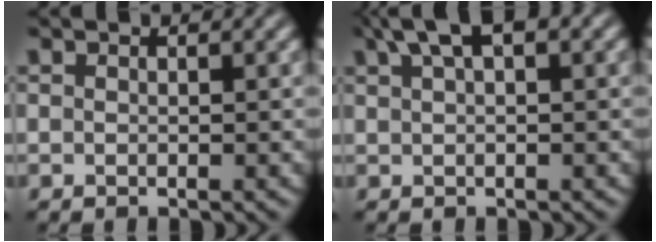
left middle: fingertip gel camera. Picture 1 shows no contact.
{"total": 4.2, "force": [2.4, 1.4, 3.2], "torque": [-0.055, 0.016, 0.040]}